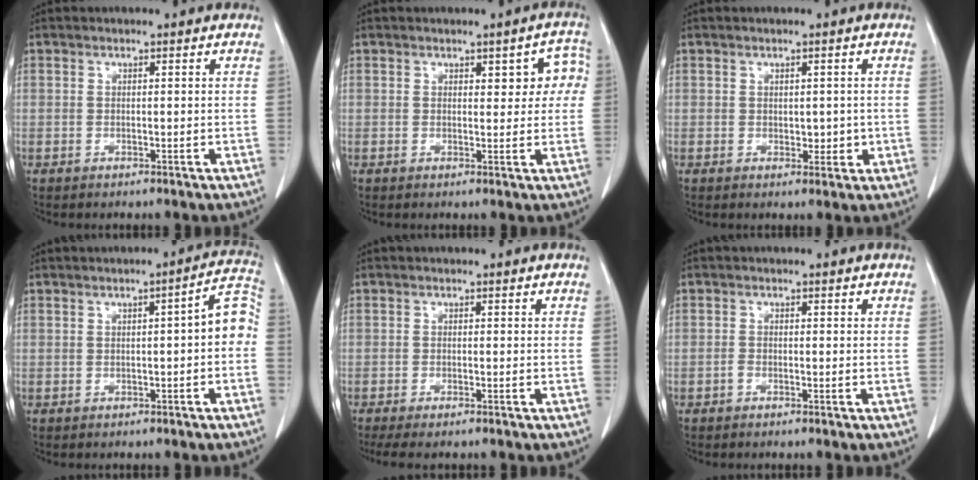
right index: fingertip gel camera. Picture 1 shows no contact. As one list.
[{"total": 4.6, "force": [1.3, 2.3, 3.8], "torque": [-0.025, 0.017, 0.014]}, {"total": 2.5, "force": [-0.1, 1.6, 1.9], "torque": [-0.020, 0.000, 0.006]}, {"total": 5.4, "force": [-0.5, 1.0, 5.3], "torque": [-0.061, 0.025, -0.010]}, {"total": 5.4, "force": [-4.5, 0.8, 2.8], "torque": [-0.037, -0.009, -0.068]}, {"total": 0.6, "force": [-0.5, 0.2, 0.4], "torque": [-0.006, 0.001, -0.010]}]